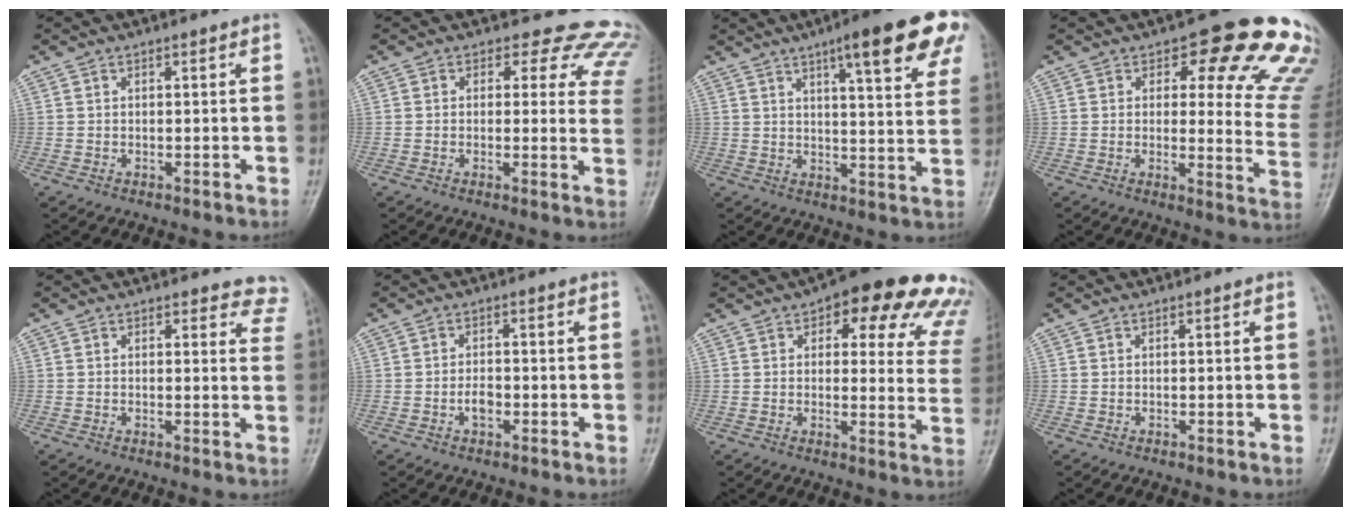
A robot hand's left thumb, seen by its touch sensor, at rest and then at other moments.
{"total": 13.4, "force": [10.0, 7.5, 5.0], "torque": [0.006, -0.039, 0.076]}
{"total": 17.9, "force": [10.0, 3.7, 14.3], "torque": [-0.156, -0.030, 0.127]}
{"total": 17.2, "force": [11.1, 7.1, 11.1], "torque": [-0.065, -0.065, 0.107]}
{"total": 6.7, "force": [6.1, 2.7, -0.2], "torque": [0.060, -0.028, 0.029]}
{"total": 2.6, "force": [-1.1, 1.5, 1.8], "torque": [-0.017, 0.006, -0.020]}
{"total": 21.5, "force": [13.3, 8.7, 14.5], "torque": [-0.119, -0.030, 0.141]}
{"total": 0.0}